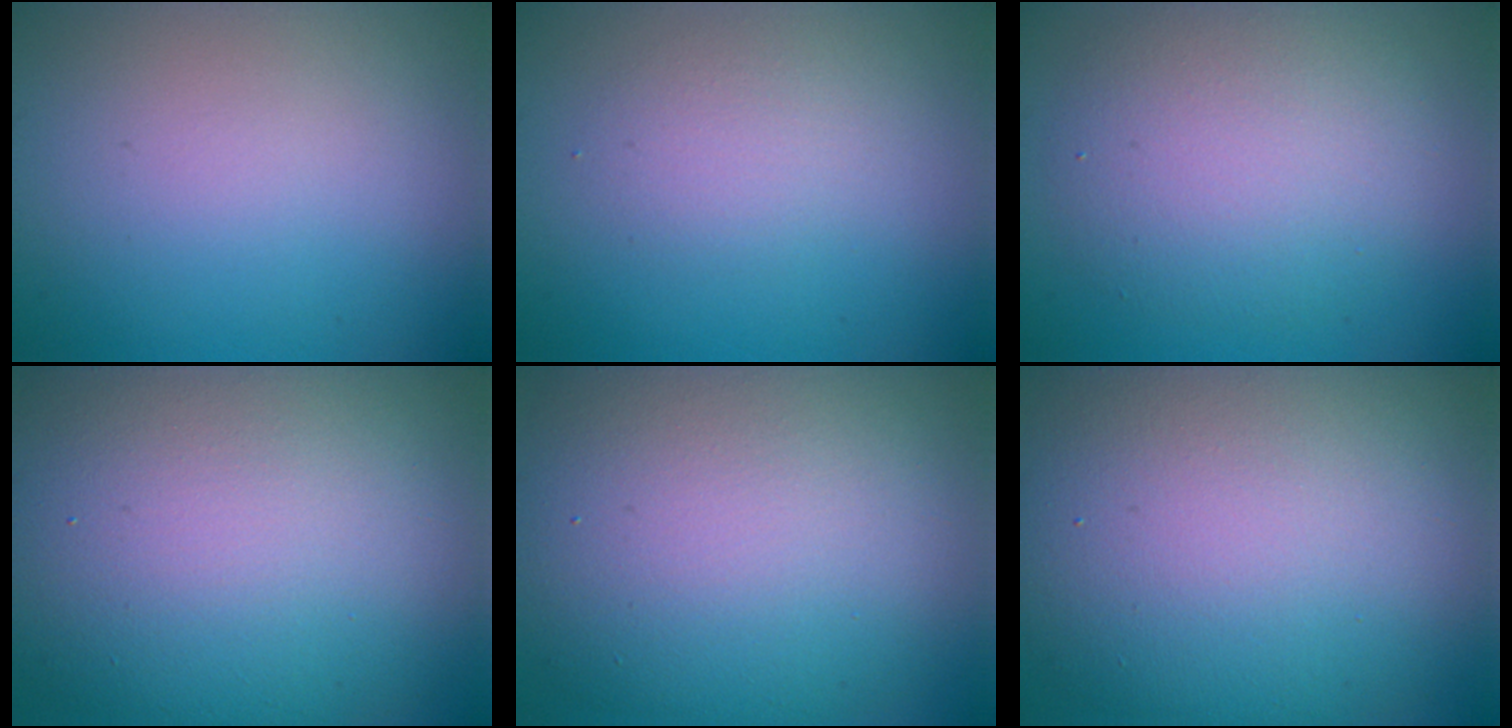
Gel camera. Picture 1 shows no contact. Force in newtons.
{"total": 1.7, "press": 1.7, "slide": 0.2}
{"total": 5.3, "press": 5.3, "slide": 0.6}
{"total": 16.0, "press": 15.9, "slide": 1.3}
{"total": 13.3, "press": 13.3, "slide": 0.8}
{"total": 14.1, "press": 14.1, "slide": 1.4}